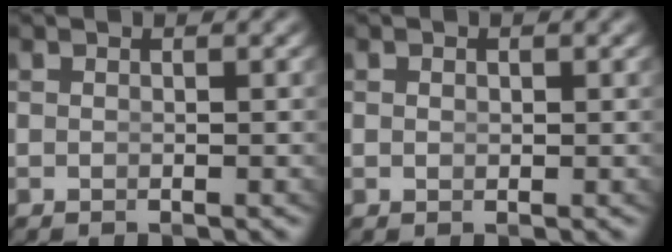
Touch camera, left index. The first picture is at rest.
{"total": 0.0}